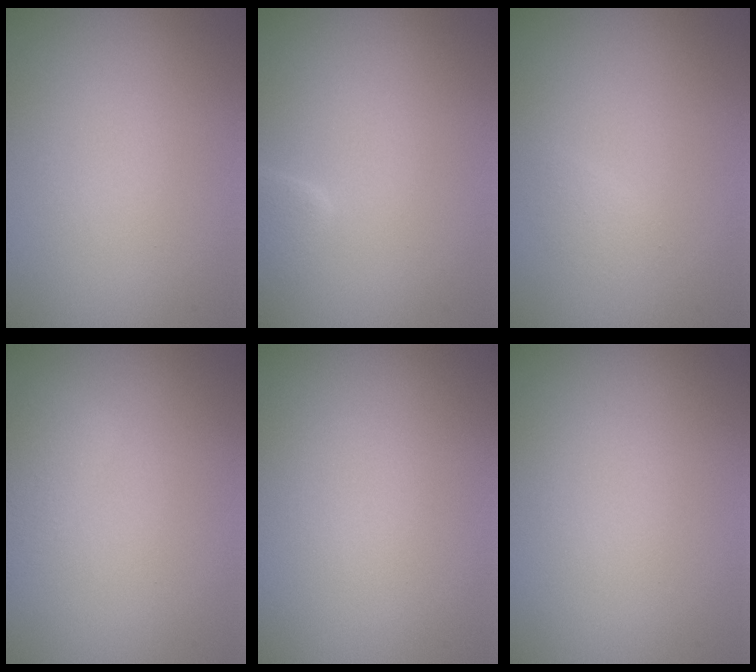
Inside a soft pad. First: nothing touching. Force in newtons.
{"total": 1.8, "press": 1.8, "slide": 0.1}
{"total": 0.8, "press": 0.8, "slide": 0.1}
{"total": 1.7, "press": 1.7, "slide": 0.1}
{"total": 0.0}
{"total": 0.0}